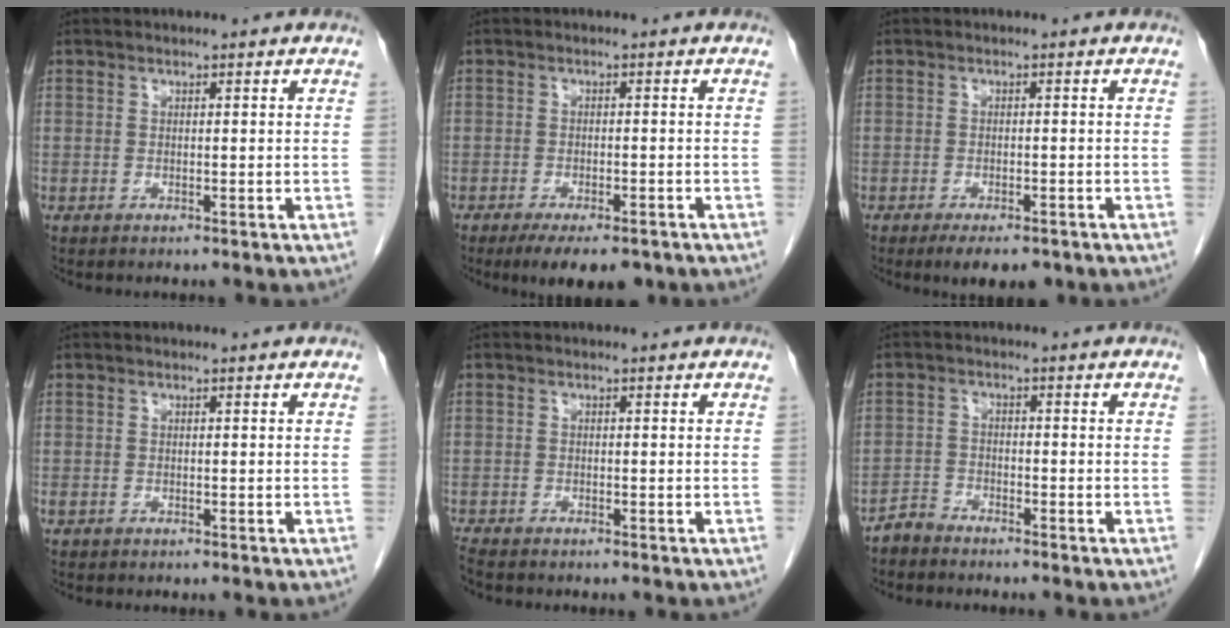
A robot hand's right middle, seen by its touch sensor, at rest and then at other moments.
{"total": 8.1, "force": [-6.0, 2.6, 4.8], "torque": [-0.061, -0.008, -0.087]}
{"total": 5.5, "force": [-4.0, 2.0, 3.2], "torque": [-0.039, -0.005, -0.057]}
{"total": 0.5, "force": [-0.4, 0.3, 0.2], "torque": [-0.011, 0.000, -0.007]}
{"total": 2.3, "force": [-2.1, 0.4, 0.7], "torque": [-0.020, -0.010, -0.039]}
{"total": 2.5, "force": [-2.4, 0.5, -0.2], "torque": [0.006, -0.004, -0.049]}